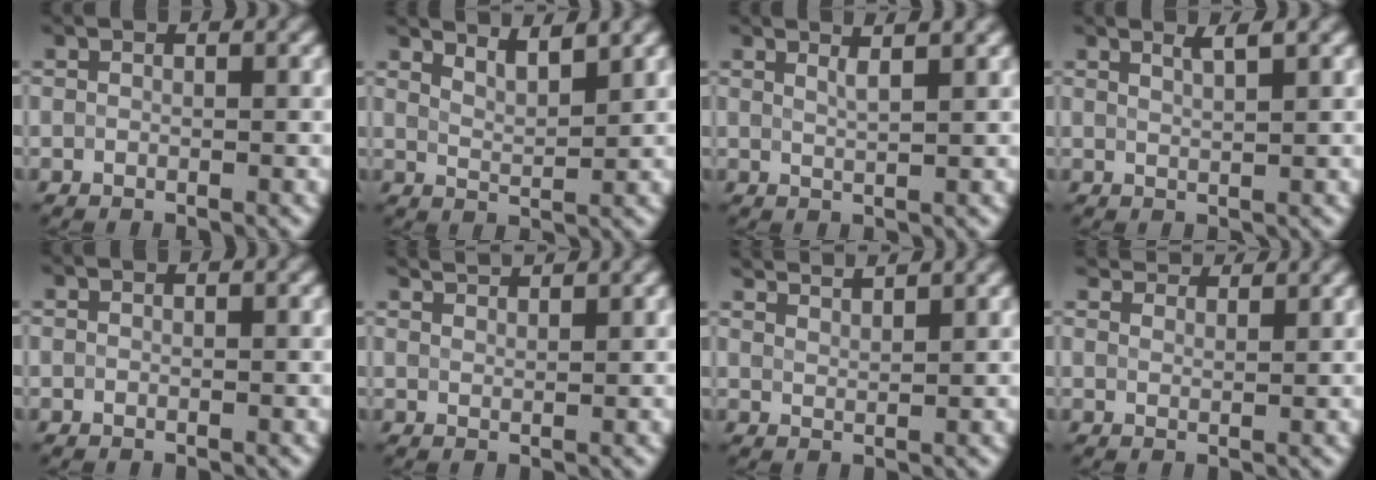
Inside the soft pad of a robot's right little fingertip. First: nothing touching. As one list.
[{"total": 3.4, "force": [2.9, 0.8, 1.6], "torque": [-0.018, 0.009, 0.042]}, {"total": 2.3, "force": [1.5, 0.7, 1.6], "torque": [-0.016, 0.012, 0.012]}, {"total": 1.7, "force": [1.1, 0.5, 1.2], "torque": [-0.009, 0.002, 0.016]}, {"total": 0.0}, {"total": 2.7, "force": [2.5, 0.5, 0.9], "torque": [-0.005, 0.006, 0.032]}, {"total": 4.1, "force": [3.7, 0.8, 1.5], "torque": [-0.001, 0.013, 0.038]}, {"total": 4.5, "force": [4.3, 0.9, 1.3], "torque": [-0.028, -0.004, 0.070]}]